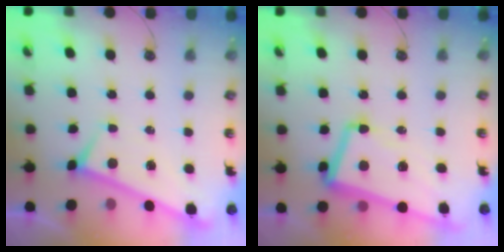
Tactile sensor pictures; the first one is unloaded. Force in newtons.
{"total": 7.4, "press": 7.1, "slide": 2.2}